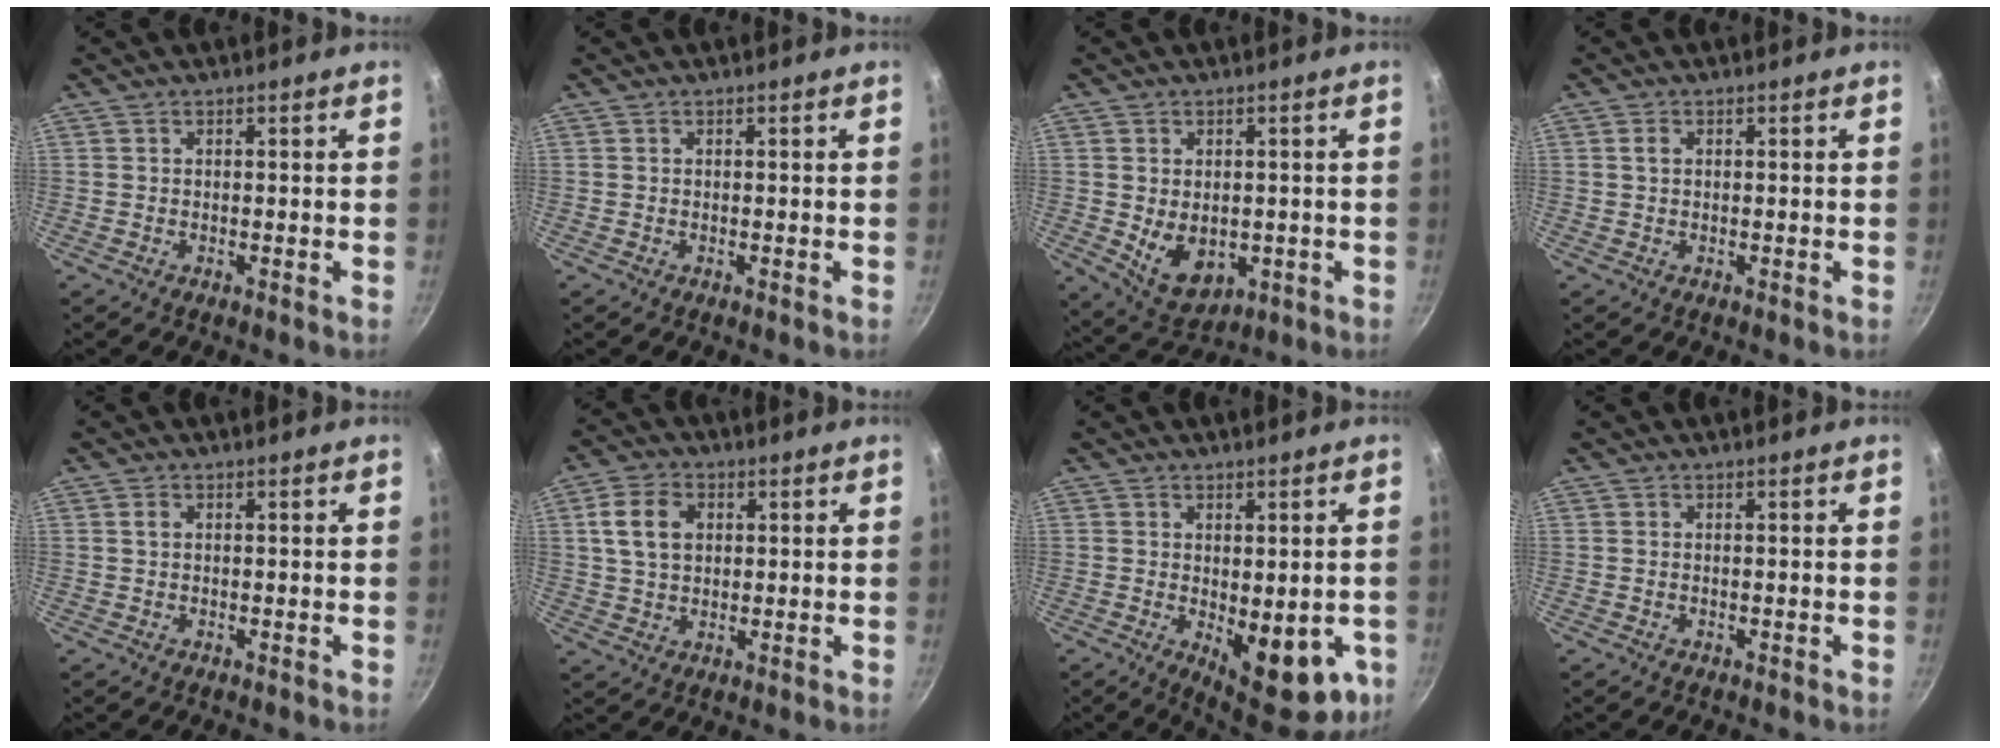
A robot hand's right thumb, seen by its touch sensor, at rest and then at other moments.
{"total": 0.0}
{"total": 8.6, "force": [-0.7, 6.2, 6.0], "torque": [-0.079, -0.013, 0.013]}
{"total": 1.2, "force": [0.3, 0.8, 0.8], "torque": [-0.011, 0.002, 0.003]}
{"total": 0.9, "force": [0.2, 0.6, 0.6], "torque": [-0.009, 0.002, 0.002]}
{"total": 8.1, "force": [1.9, 5.8, 5.3], "torque": [-0.084, 0.007, 0.031]}
{"total": 14.4, "force": [-3.0, 6.6, 12.5], "torque": [-0.127, -0.020, -0.024]}
{"total": 0.0}